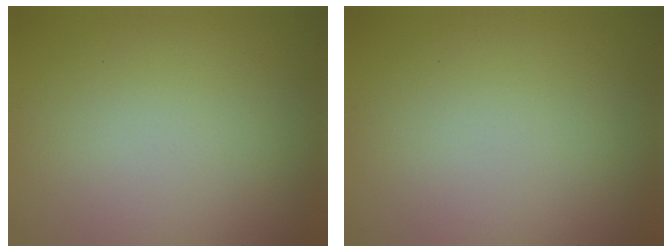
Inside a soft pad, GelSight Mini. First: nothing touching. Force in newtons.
{"total": 0.0}